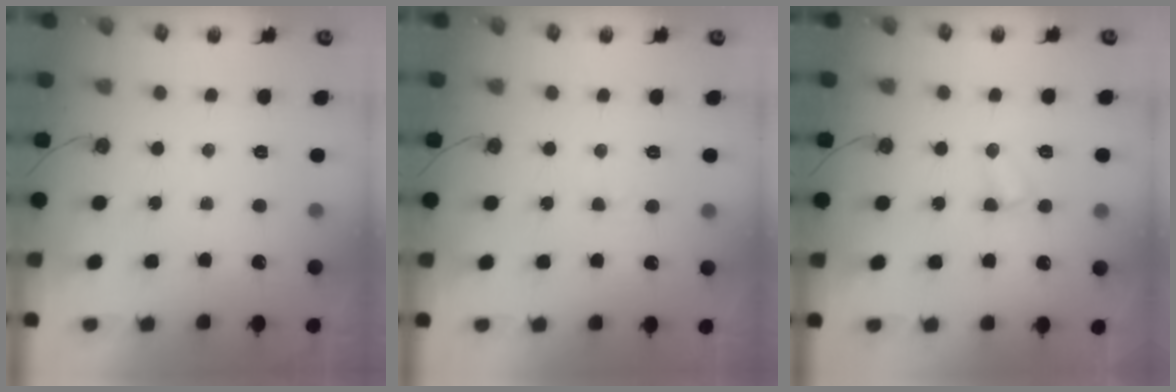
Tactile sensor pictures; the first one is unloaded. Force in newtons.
{"total": 2.1, "press": 2.1, "slide": 0.3}
{"total": 3.3, "press": 3.3, "slide": 0.2}